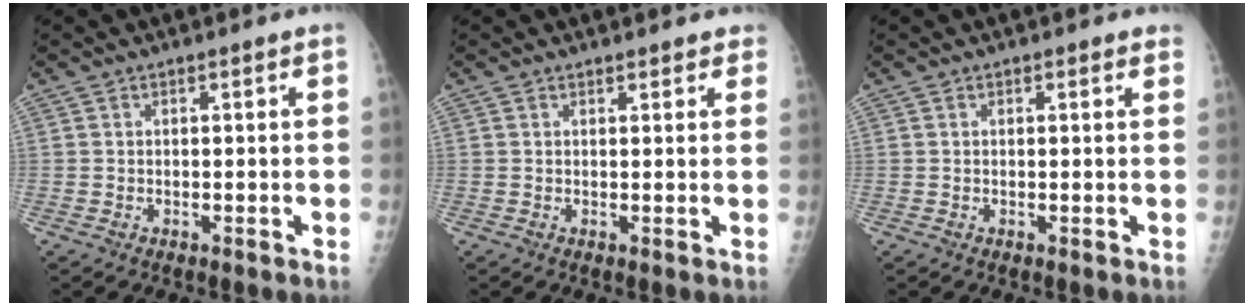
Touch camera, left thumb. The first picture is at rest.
{"total": 2.9, "force": [2.6, 1.1, 0.8], "torque": [0.014, -0.006, 0.020]}
{"total": 1.3, "force": [1.0, 0.5, 0.5], "torque": [0.000, -0.002, 0.009]}